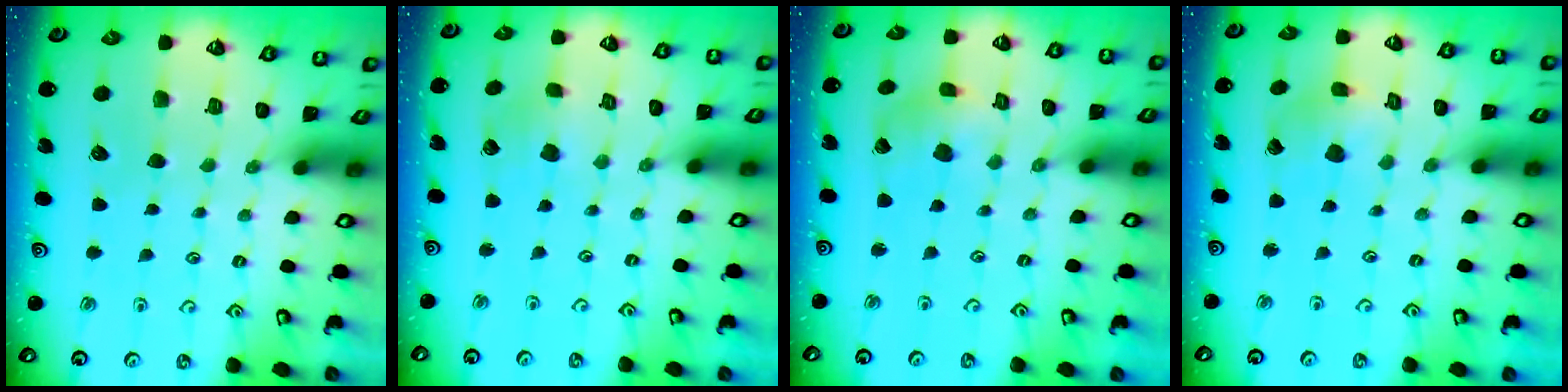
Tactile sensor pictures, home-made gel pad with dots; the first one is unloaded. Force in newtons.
{"total": 1.9, "press": 1.9, "slide": 0.3}
{"total": 1.8, "press": 1.8, "slide": 0.2}
{"total": 2.5, "press": 2.5, "slide": 0.2}